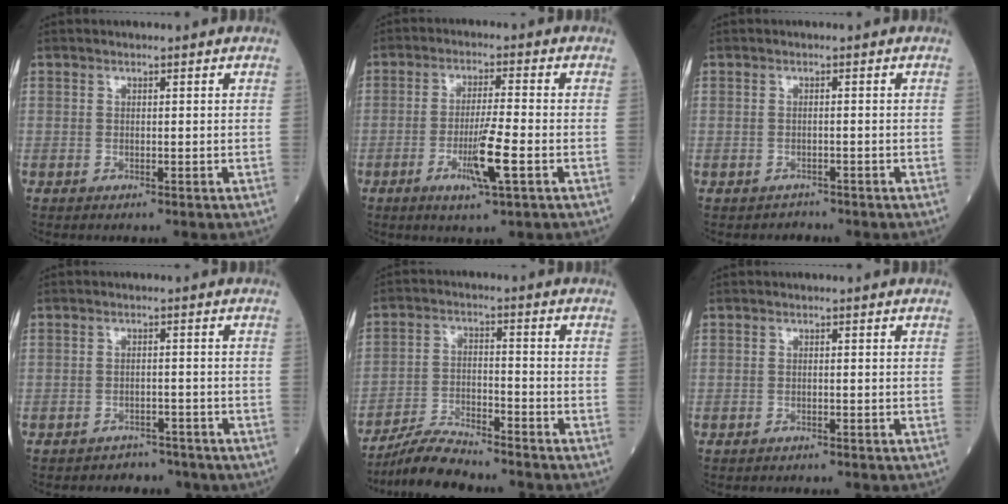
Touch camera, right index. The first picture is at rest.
{"total": 7.0, "force": [-2.6, -0.1, 6.5], "torque": [-0.122, -0.013, -0.046]}
{"total": 1.1, "force": [-1.0, 0.4, -0.4], "torque": [0.004, -0.003, -0.018]}
{"total": 5.3, "force": [-4.4, 2.8, -0.1], "torque": [0.005, 0.011, -0.053]}
{"total": 7.7, "force": [-7.4, 0.6, 2.2], "torque": [-0.045, -0.012, -0.136]}
{"total": 1.5, "force": [-1.4, 0.4, 0.4], "torque": [-0.012, -0.002, -0.017]}